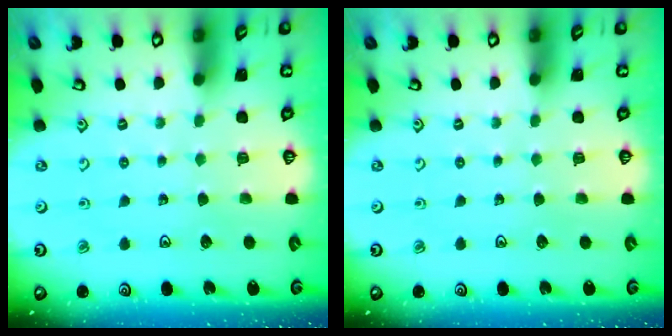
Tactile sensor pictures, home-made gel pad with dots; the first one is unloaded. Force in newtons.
{"total": 0.0}